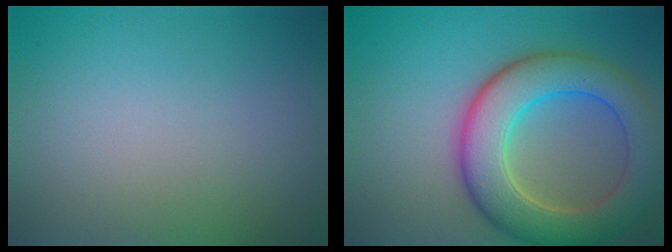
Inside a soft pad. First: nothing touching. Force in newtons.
{"total": 8.9, "press": 8.9, "slide": 0.6}